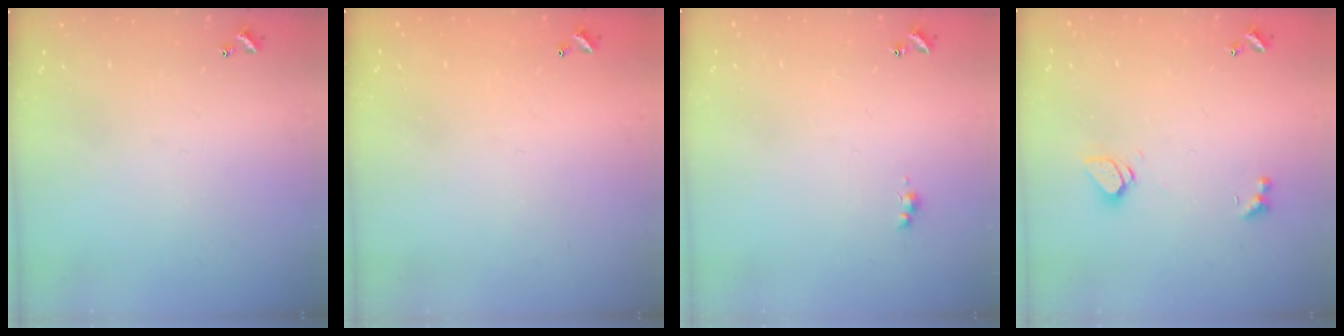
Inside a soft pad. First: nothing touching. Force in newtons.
{"total": 2.8, "press": 2.8, "slide": 0.1}
{"total": 1.1, "press": 1.1, "slide": 0.3}
{"total": 2.3, "press": 2.3, "slide": 0.2}